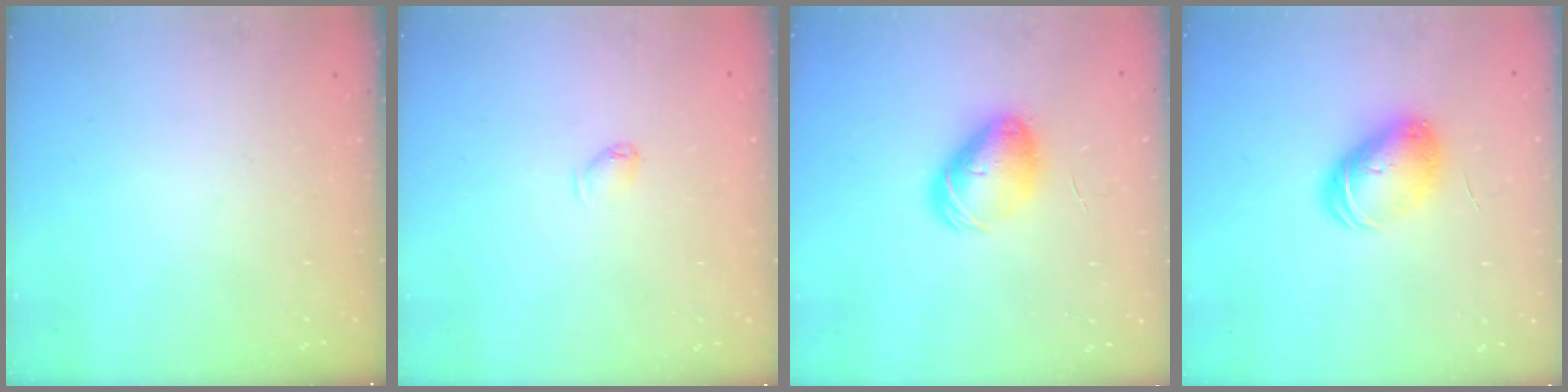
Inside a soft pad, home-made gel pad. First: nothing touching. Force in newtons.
{"total": 4.1, "press": 4.0, "slide": 0.8}
{"total": 8.6, "press": 8.5, "slide": 1.3}
{"total": 9.2, "press": 9.2, "slide": 0.7}